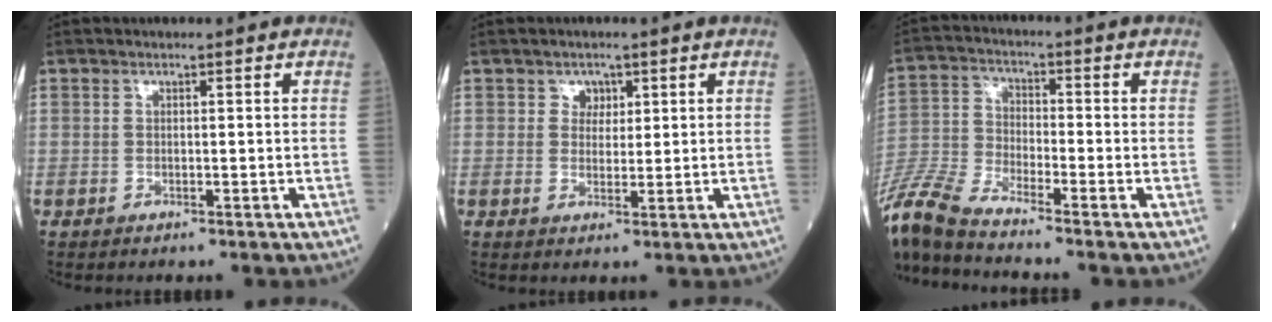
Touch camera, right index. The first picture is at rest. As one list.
[{"total": 2.2, "force": [1.1, 1.8, 0.6], "torque": [-0.003, -0.001, 0.015]}, {"total": 11.8, "force": [-10.8, -0.2, 4.9], "torque": [-0.122, -0.017, -0.221]}]